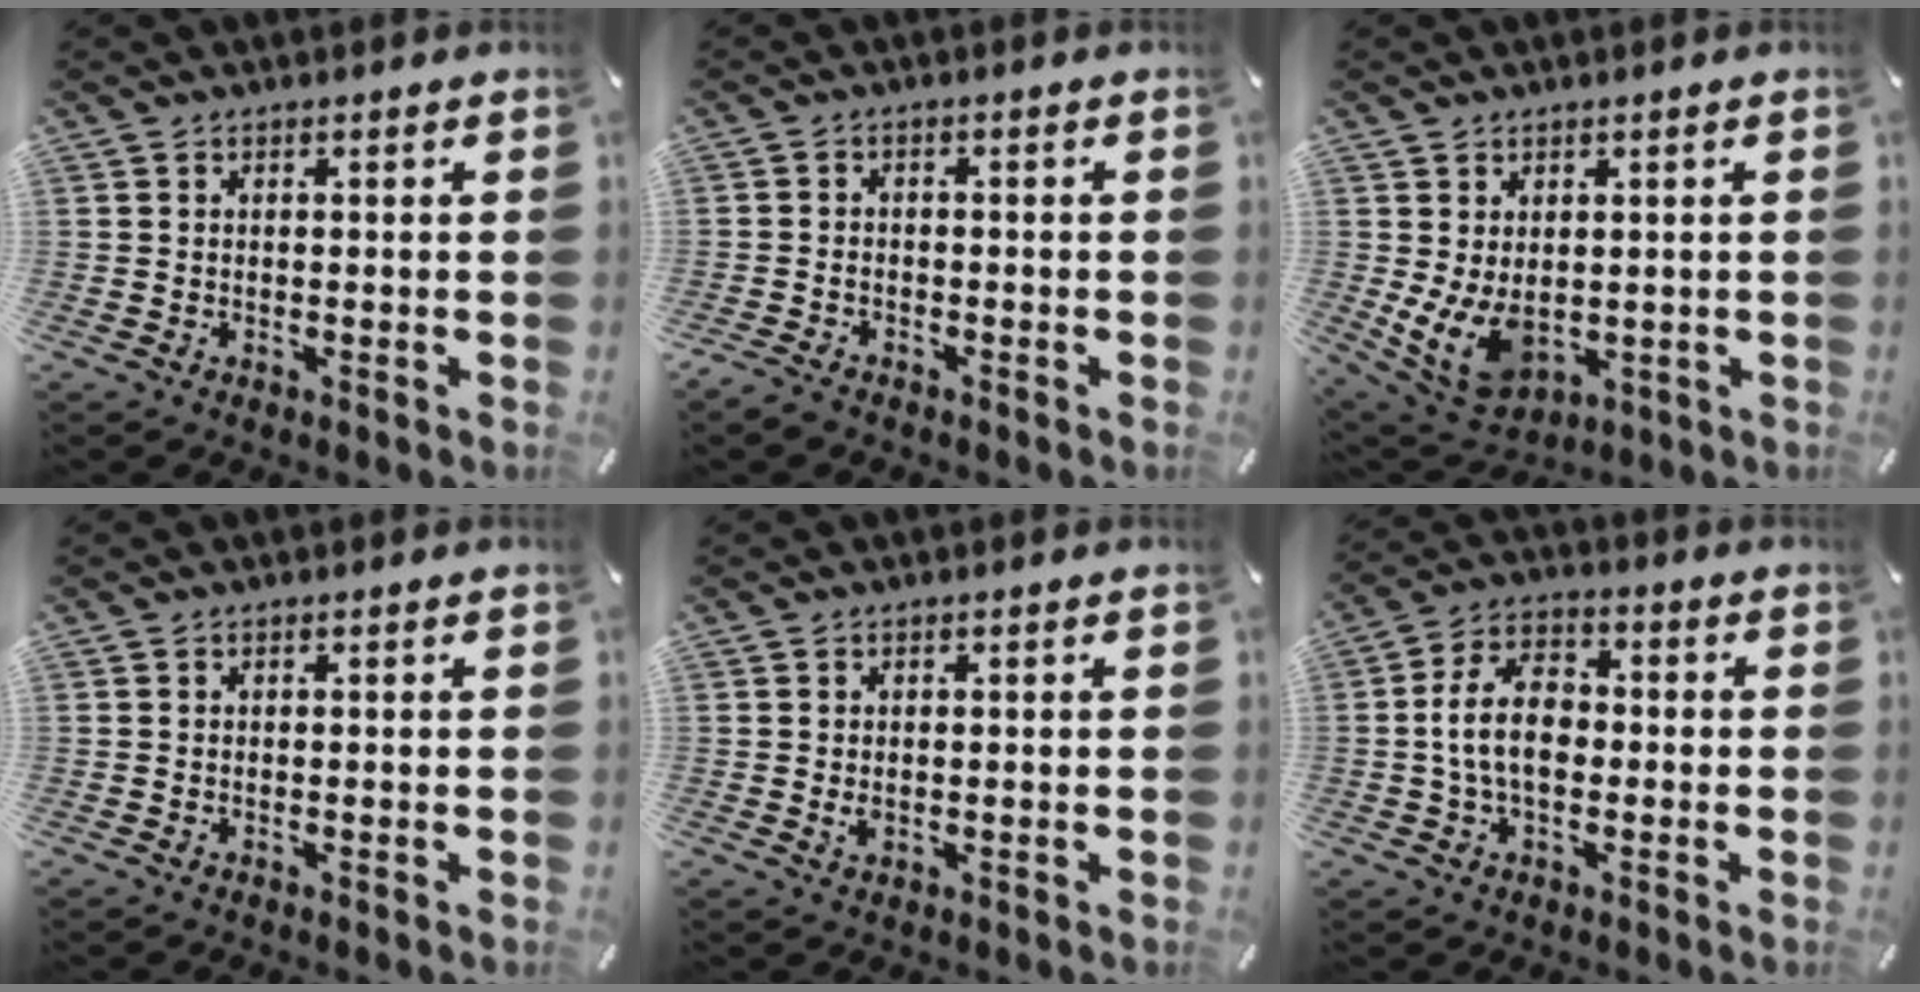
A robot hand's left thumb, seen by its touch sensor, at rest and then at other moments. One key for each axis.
{"total": 2.1, "fx": -1.7, "fy": 1.0, "fz": 0.8, "tx": -0.022, "ty": 0.007, "tz": -0.035}
{"total": 8.5, "fx": 0.3, "fy": 6.4, "fz": 5.6, "tx": -0.112, "ty": -0.011, "tz": 0.011}
{"total": 0.0}
{"total": 1.2, "fx": 0.0, "fy": 0.9, "fz": 0.9, "tx": -0.019, "ty": 0.001, "tz": 0.000}
{"total": 10.4, "fx": -0.8, "fy": 6.6, "fz": 8.0, "tx": -0.158, "ty": 0.013, "tz": -0.016}